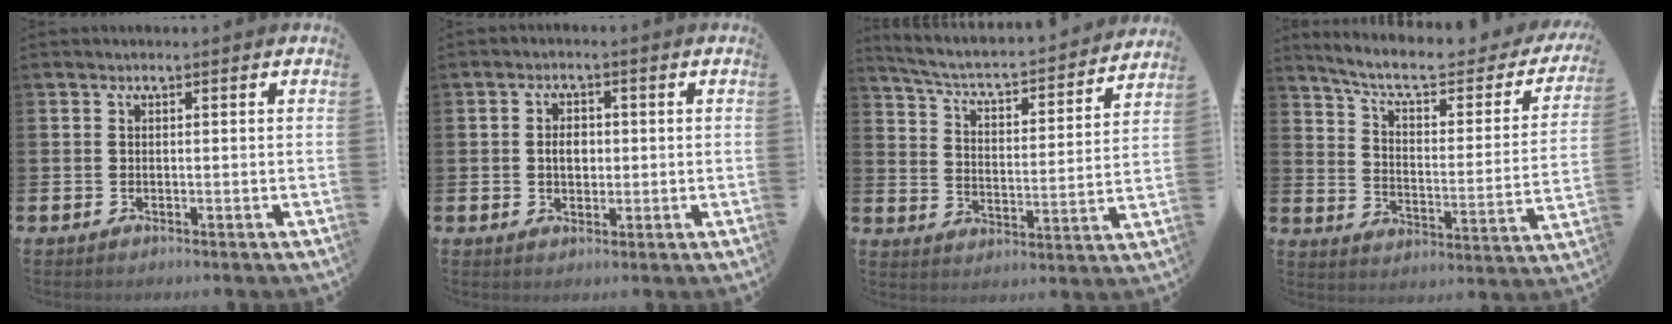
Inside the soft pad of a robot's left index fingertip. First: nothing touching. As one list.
[{"total": 3.0, "force": [0.0, 2.1, 2.1], "torque": [-0.018, 0.000, -0.008]}, {"total": 5.1, "force": [4.7, 0.9, 1.9], "torque": [-0.066, -0.042, 0.071]}, {"total": 8.1, "force": [6.6, 2.3, 4.1], "torque": [-0.106, -0.042, 0.108]}]